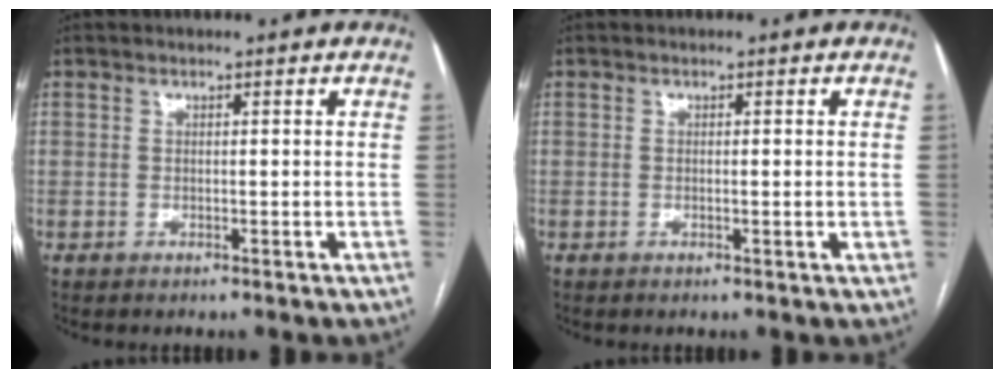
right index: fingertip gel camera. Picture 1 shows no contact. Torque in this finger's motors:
{"motor_torque": [-0.14, -0.16, 0.01, 0.00]}